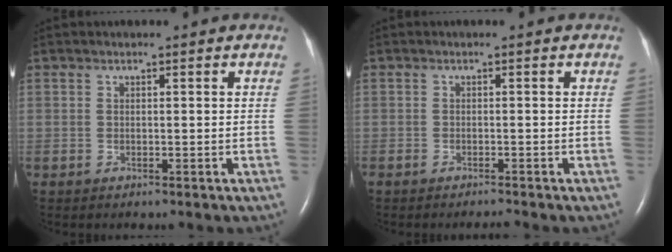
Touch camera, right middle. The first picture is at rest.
{"total": 1.0, "force": [-1.0, -0.1, 0.3], "torque": [-0.011, -0.005, -0.016]}